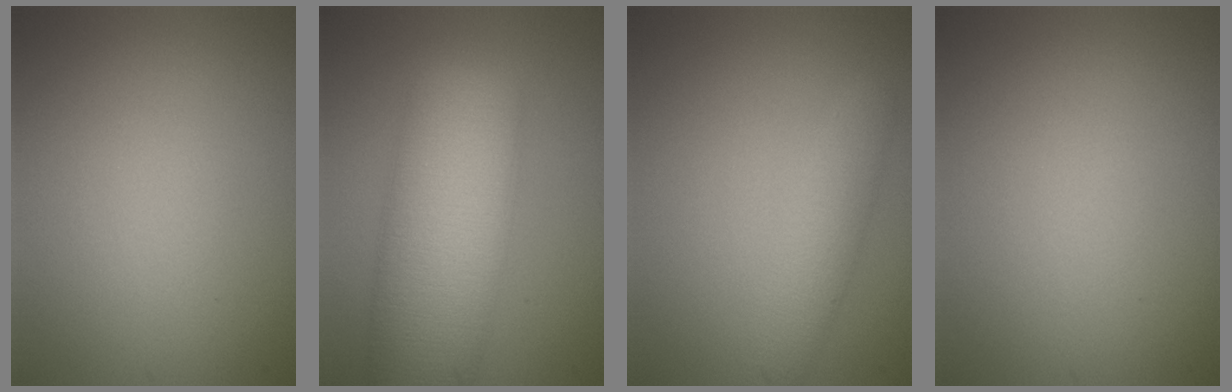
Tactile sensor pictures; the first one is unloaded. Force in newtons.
{"total": 11.1, "press": 11.1, "slide": 0.7}
{"total": 3.0, "press": 3.0, "slide": 0.1}
{"total": 0.0}